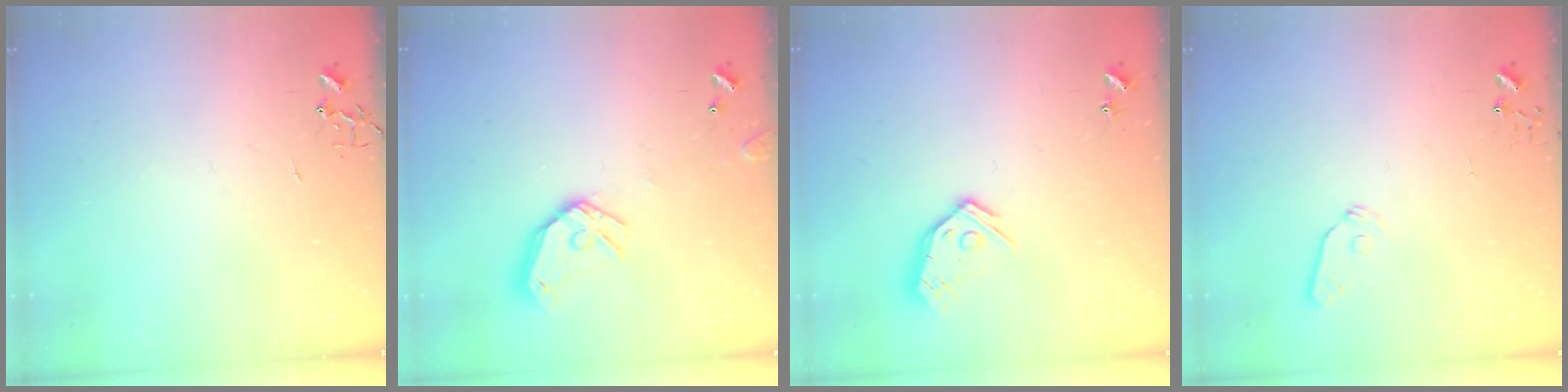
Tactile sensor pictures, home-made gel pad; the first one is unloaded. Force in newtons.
{"total": 13.0, "press": 12.9, "slide": 1.9}
{"total": 11.0, "press": 10.9, "slide": 1.2}
{"total": 6.0, "press": 5.9, "slide": 0.9}